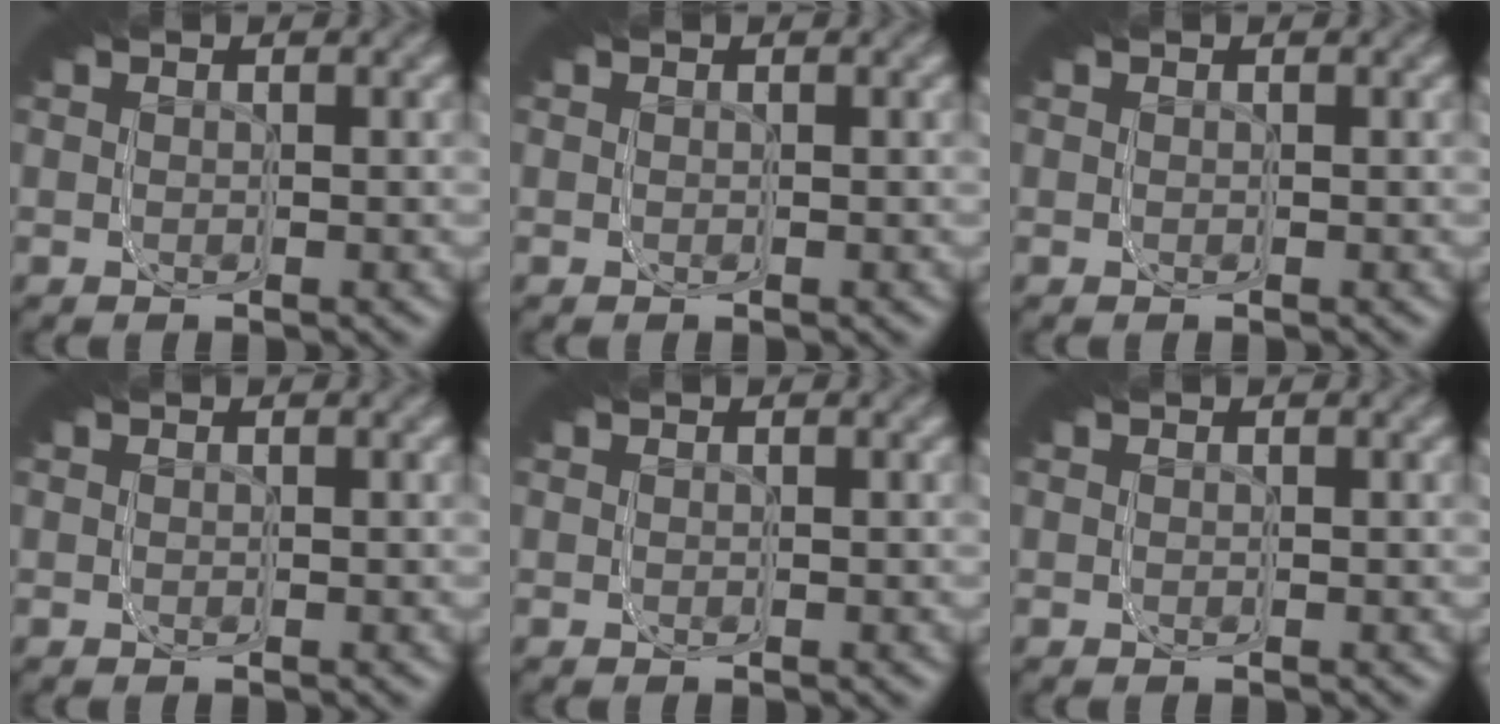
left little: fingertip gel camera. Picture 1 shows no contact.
{"total": 0.0}
{"total": 0.0}
{"total": 0.0}
{"total": 0.0}
{"total": 0.0}